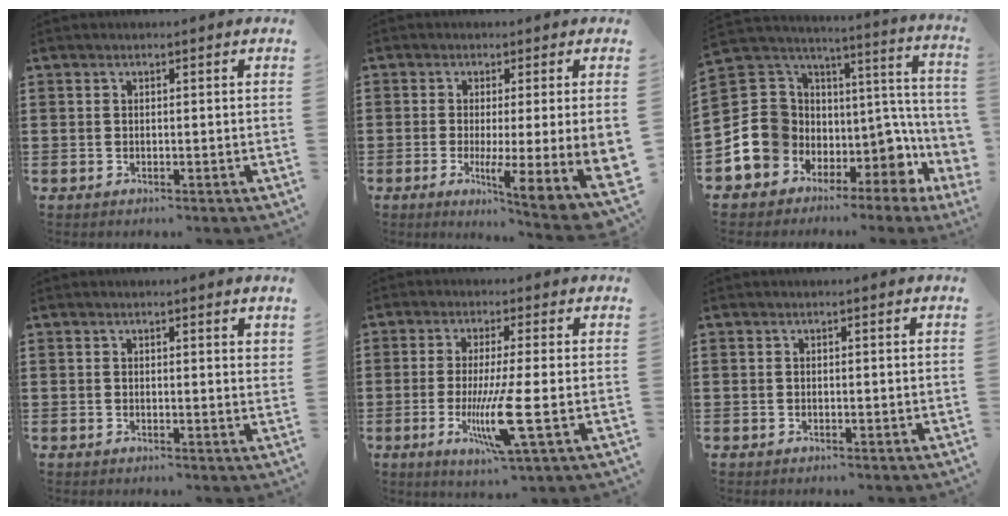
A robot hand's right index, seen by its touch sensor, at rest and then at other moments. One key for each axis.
{"total": 6.9, "fx": -0.5, "fy": 0.5, "fz": 6.9, "tx": -0.122, "ty": -0.036, "tz": -0.011}
{"total": 6.9, "fx": -3.1, "fy": 5.5, "fz": 2.8, "tx": -0.066, "ty": -0.053, "tz": -0.064}
{"total": 0.7, "fx": 0.6, "fy": 0.1, "fz": 0.4, "tx": -0.008, "ty": 0.002, "tz": 0.011}
{"total": 9.2, "fx": -2.2, "fy": 0.2, "fz": 8.9, "tx": -0.183, "ty": -0.032, "tz": -0.044}
{"total": 0.0}